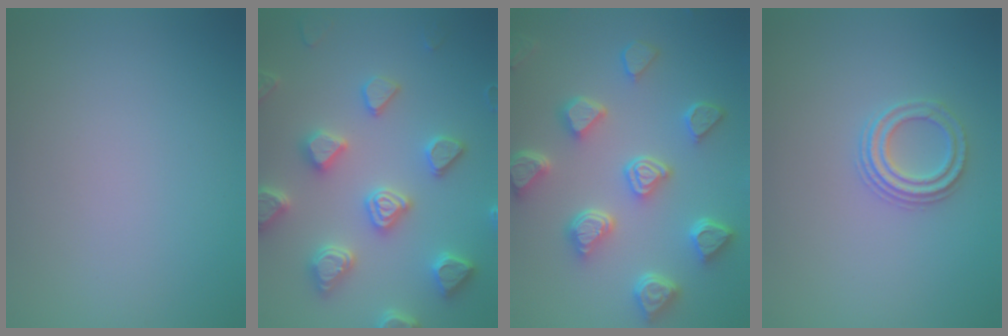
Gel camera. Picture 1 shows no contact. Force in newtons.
{"total": 5.3, "press": 5.2, "slide": 1.2}
{"total": 6.9, "press": 5.5, "slide": 4.1}
{"total": 2.4, "press": 2.2, "slide": 0.8}